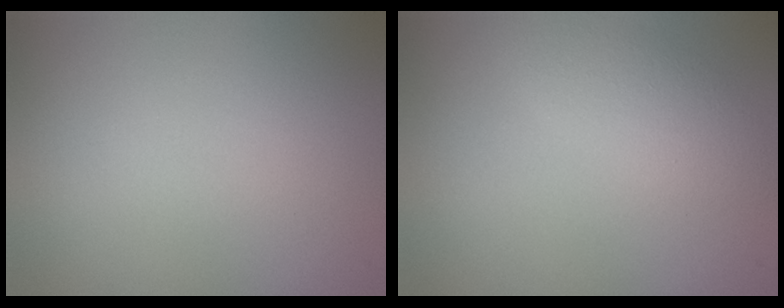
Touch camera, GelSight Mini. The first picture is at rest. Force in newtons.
{"total": 2.5, "press": 2.5, "slide": 0.1}